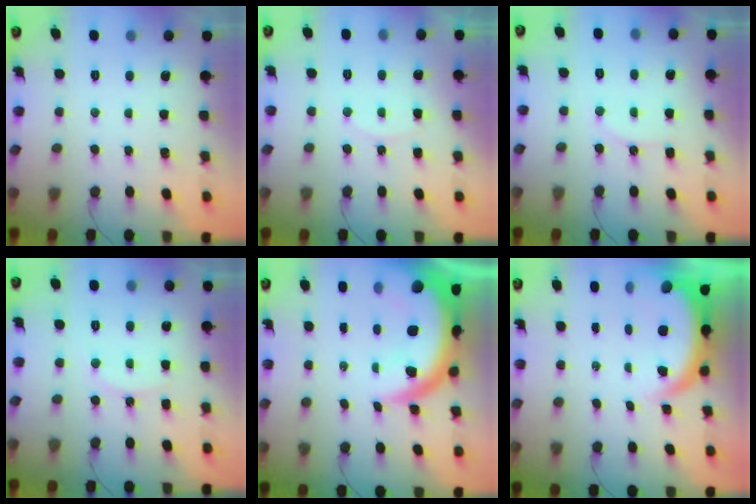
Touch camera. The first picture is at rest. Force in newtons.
{"total": 6.0, "press": 5.9, "slide": 0.6}
{"total": 8.0, "press": 7.8, "slide": 2.0}
{"total": 9.2, "press": 9.2, "slide": 0.4}
{"total": 16.1, "press": 16.1, "slide": 1.5}
{"total": 7.0, "press": 7.0, "slide": 1.0}